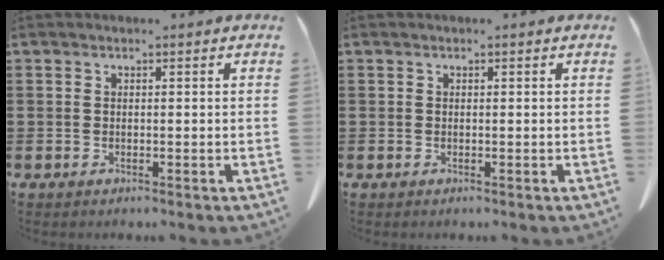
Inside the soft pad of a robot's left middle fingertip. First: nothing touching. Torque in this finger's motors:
{"motor_torque": [-0.02, 0.04, 0.00, 0.00]}